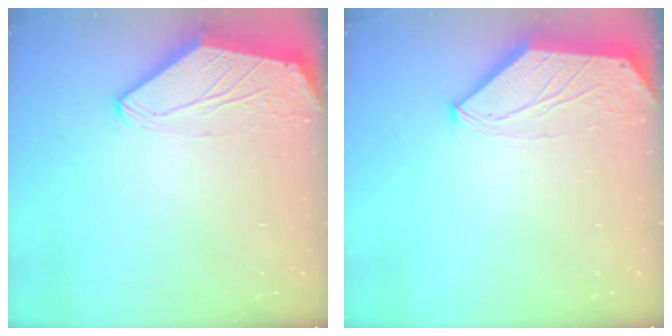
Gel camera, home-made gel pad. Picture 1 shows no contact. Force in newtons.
{"total": 0.0}